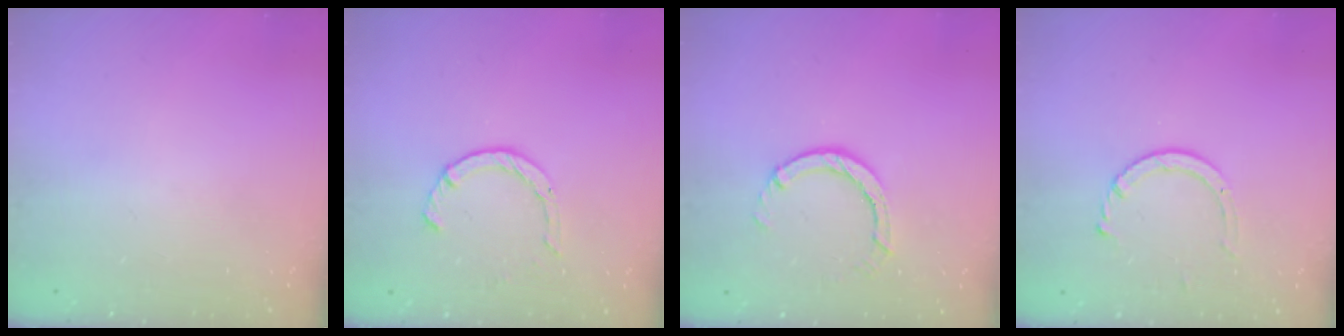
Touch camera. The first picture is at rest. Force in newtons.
{"total": 2.4, "press": 2.4, "slide": 0.2}
{"total": 2.9, "press": 2.9, "slide": 0.5}
{"total": 3.3, "press": 3.3, "slide": 0.4}